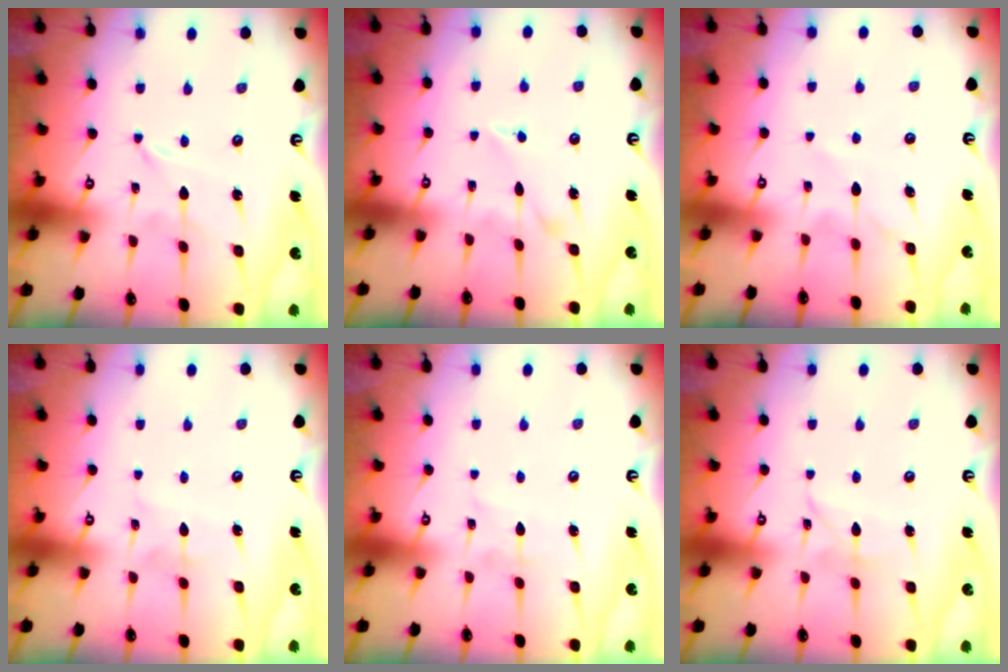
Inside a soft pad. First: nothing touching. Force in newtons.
{"total": 5.0, "press": 5.0, "slide": 0.7}
{"total": 7.0, "press": 6.9, "slide": 0.6}
{"total": 2.4, "press": 2.4, "slide": 0.3}
{"total": 2.0, "press": 2.0, "slide": 0.2}
{"total": 2.8, "press": 2.8, "slide": 0.3}